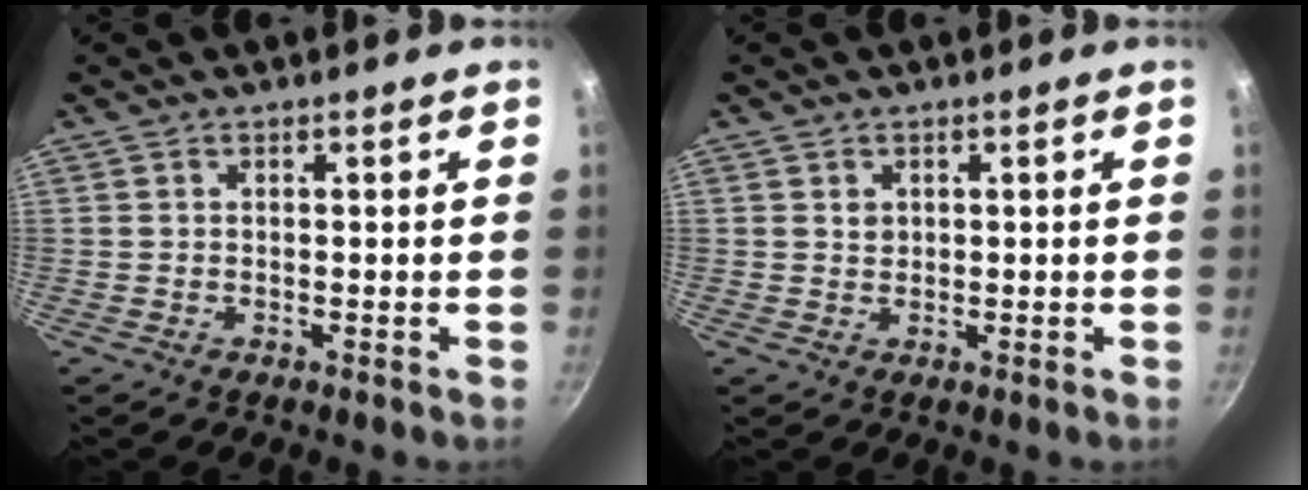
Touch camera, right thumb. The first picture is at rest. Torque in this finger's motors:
{"motor_torque": [-0.22, -0.02, -0.11, 0.27, 0.02]}